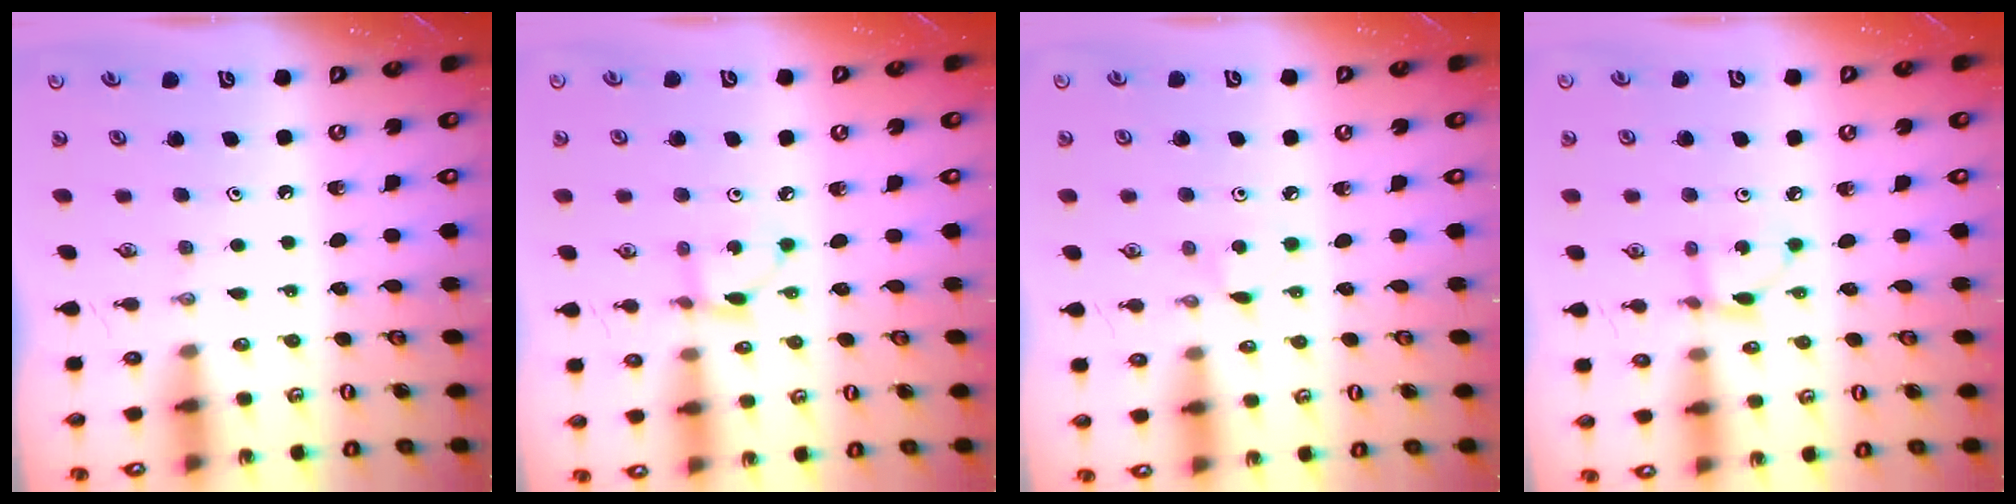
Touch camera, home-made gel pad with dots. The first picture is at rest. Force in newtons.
{"total": 2.8, "press": 2.8, "slide": 0.1}
{"total": 2.8, "press": 2.8, "slide": 0.4}
{"total": 2.8, "press": 2.8, "slide": 0.1}